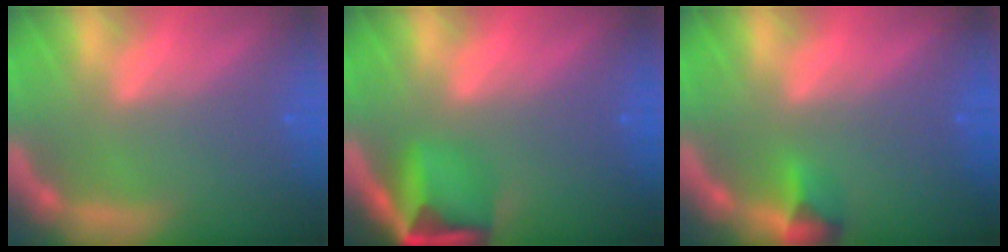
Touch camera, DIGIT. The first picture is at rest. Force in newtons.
{"total": 6.0}
{"total": 1.9}